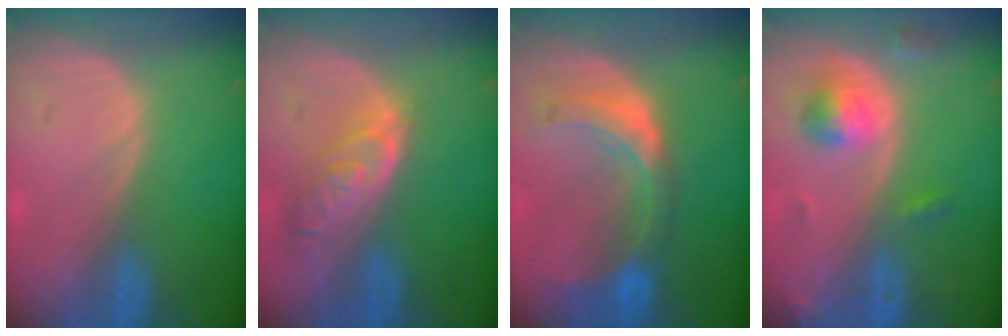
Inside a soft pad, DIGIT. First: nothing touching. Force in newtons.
{"total": 6.4, "press": 5.8, "slide": 2.8}
{"total": 8.1, "press": 7.2, "slide": 3.7}
{"total": 5.0, "press": 4.9, "slide": 1.0}